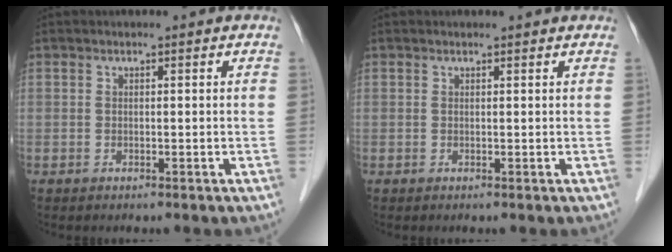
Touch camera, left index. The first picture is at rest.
{"total": 1.2, "force": [1.2, 0.2, 0.1], "torque": [-0.013, 0.007, 0.014]}